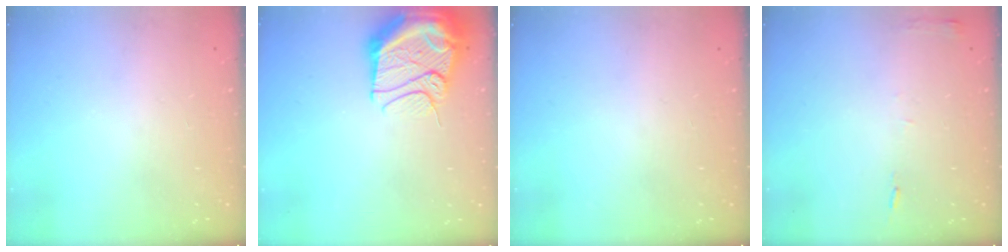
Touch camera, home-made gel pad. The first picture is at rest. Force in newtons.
{"total": 17.9, "press": 16.5, "slide": 6.9}
{"total": 0.0}
{"total": 5.3, "press": 5.3, "slide": 0.6}